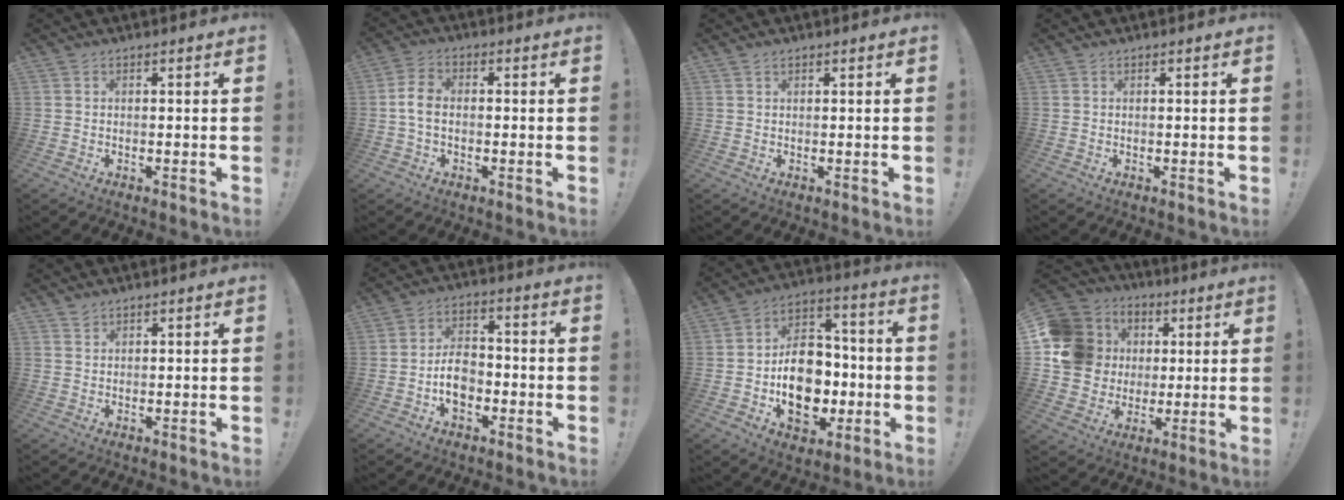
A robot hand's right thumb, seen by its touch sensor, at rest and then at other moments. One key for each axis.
{"total": 6.1, "fx": -0.6, "fy": 3.9, "fz": 4.6, "tx": -0.084, "ty": 0.009, "tz": -0.010}
{"total": 0.6, "fx": 0.5, "fy": 0.2, "fz": 0.2, "tx": -0.003, "ty": 0.000, "tz": 0.008}
{"total": 0.0}
{"total": 1.4, "fx": 1.3, "fy": 0.5, "fz": 0.3, "tx": 0.000, "ty": -0.007, "tz": 0.023}
{"total": 8.7, "fx": -2.9, "fy": 5.9, "fz": 5.8, "tx": -0.090, "ty": 0.013, "tz": -0.050}
{"total": 17.3, "fx": -4.1, "fy": 12.5, "fz": 11.2, "tx": -0.175, "ty": 0.022, "tz": -0.061}
{"total": 16.9, "fx": 3.1, "fy": 15.2, "fz": 6.9, "tx": -0.122, "ty": 0.003, "tz": 0.089}